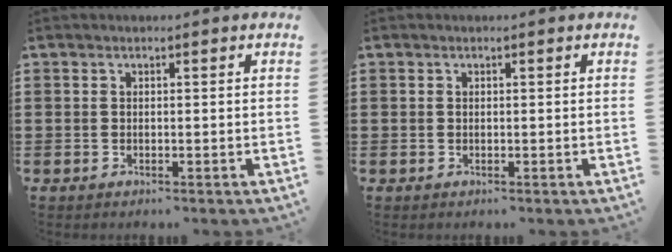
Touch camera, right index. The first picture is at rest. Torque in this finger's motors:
{"motor_torque": [0.29, 0.39, -0.01, -0.01]}